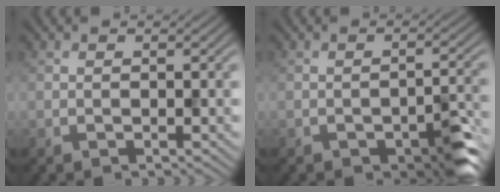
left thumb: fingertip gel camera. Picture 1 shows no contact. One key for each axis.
{"total": 3.9, "fx": -2.3, "fy": 1.5, "fz": 2.8, "tx": -0.036, "ty": 0.003, "tz": -0.028}